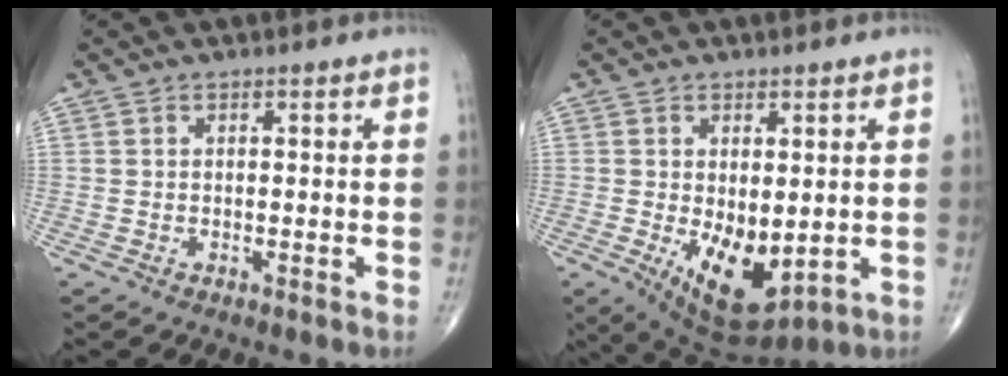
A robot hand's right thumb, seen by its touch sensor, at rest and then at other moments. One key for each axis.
{"total": 11.6, "fx": -1.7, "fy": 6.0, "fz": 9.8, "tx": -0.139, "ty": -0.021, "tz": -0.002}